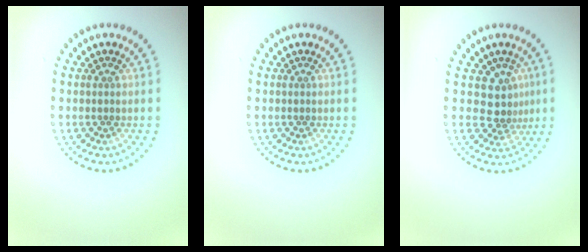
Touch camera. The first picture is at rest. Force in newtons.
{"total": 0.0}
{"total": 2.8, "press": 2.1, "slide": 1.9}